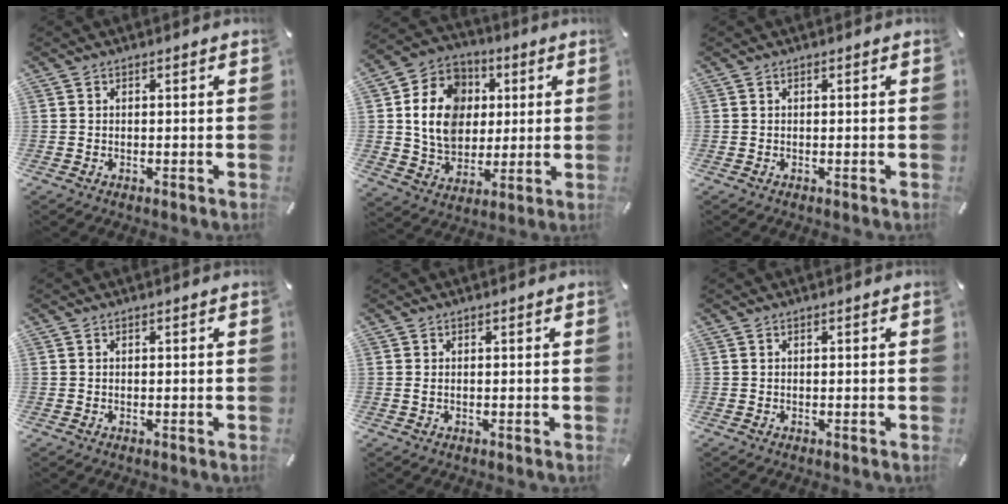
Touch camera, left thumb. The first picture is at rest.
{"total": 15.3, "force": [2.3, 13.0, 7.8], "torque": [-0.168, 0.007, 0.047]}
{"total": 0.0}
{"total": 0.0}
{"total": 0.9, "force": [0.0, 0.3, 0.9], "torque": [-0.017, 0.001, 0.000]}
{"total": 0.0}